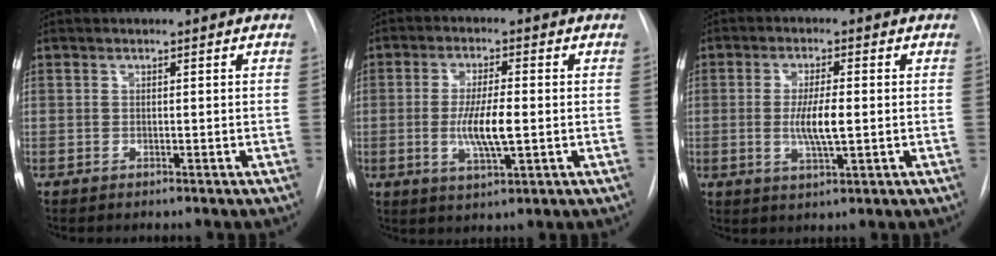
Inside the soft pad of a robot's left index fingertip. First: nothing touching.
{"total": 7.3, "force": [-1.6, 1.2, 7.0], "torque": [-0.137, -0.014, -0.026]}
{"total": 5.8, "force": [-1.2, 0.8, 5.6], "torque": [-0.111, -0.014, -0.018]}